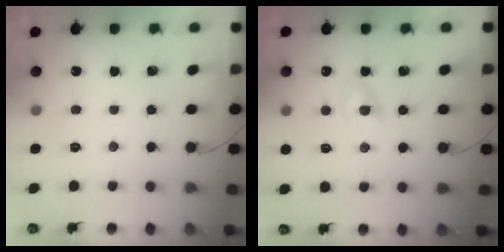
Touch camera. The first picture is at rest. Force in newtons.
{"total": 2.2, "press": 2.0, "slide": 1.1}